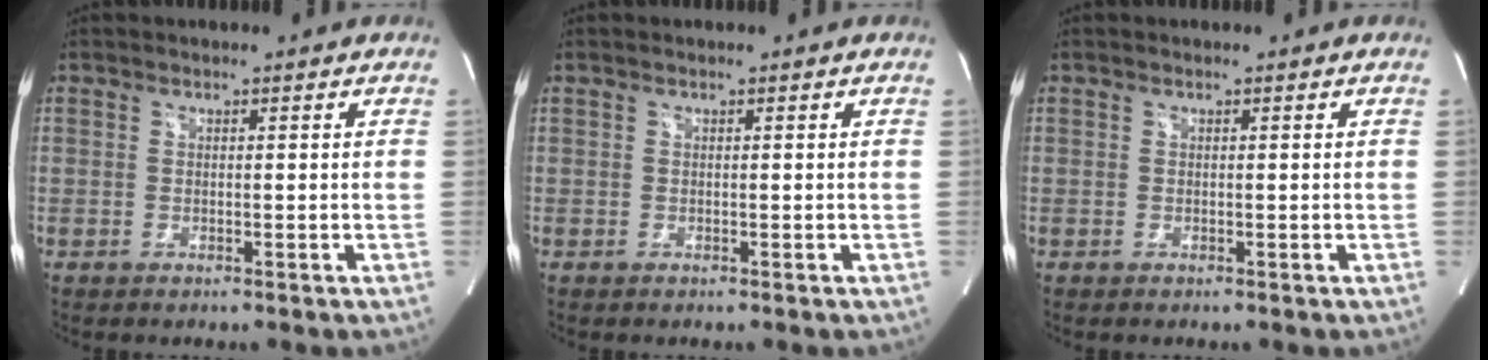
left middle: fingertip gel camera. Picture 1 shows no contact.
{"total": 0.0}
{"total": 0.0}